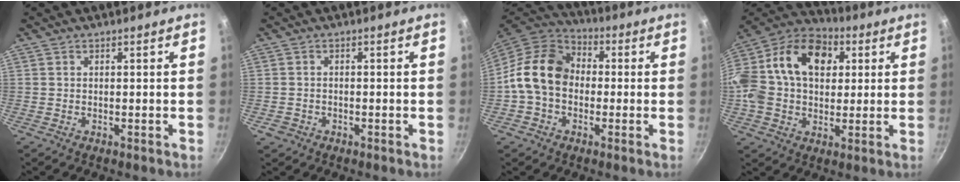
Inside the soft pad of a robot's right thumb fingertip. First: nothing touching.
{"total": 1.7, "force": [-0.8, 1.3, 0.6], "torque": [-0.015, 0.007, -0.010]}
{"total": 13.3, "force": [-0.4, 10.3, 8.4], "torque": [-0.121, 0.030, -0.028]}
{"total": 22.6, "force": [4.4, 16.1, 15.3], "torque": [-0.275, 0.033, 0.057]}